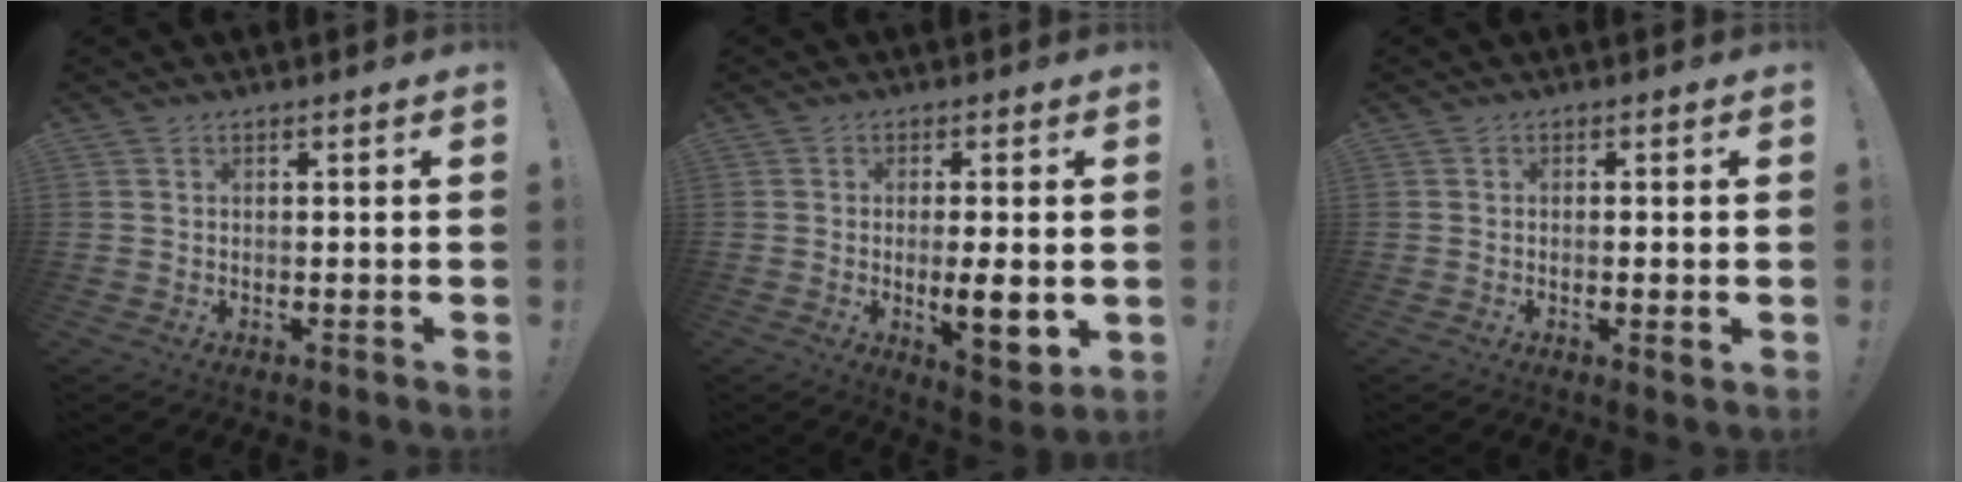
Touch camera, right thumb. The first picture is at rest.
{"total": 8.3, "force": [-0.5, 2.2, 8.0], "torque": [-0.122, -0.006, -0.005]}
{"total": 2.1, "force": [-0.2, 0.0, 2.0], "torque": [-0.034, -0.001, -0.004]}